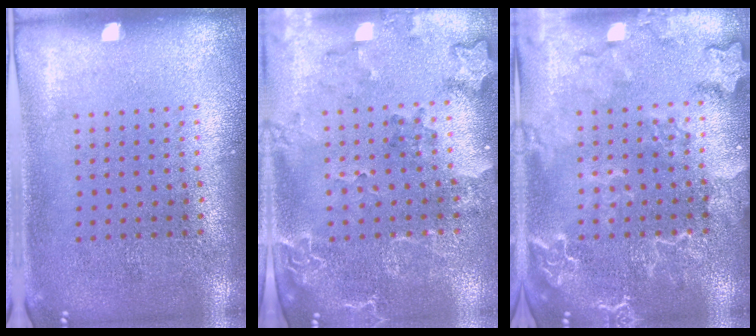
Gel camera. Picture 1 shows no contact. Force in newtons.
{"total": 2.2, "press": 1.9, "slide": 1.1}
{"total": 2.3, "press": 2.3, "slide": 0.2}